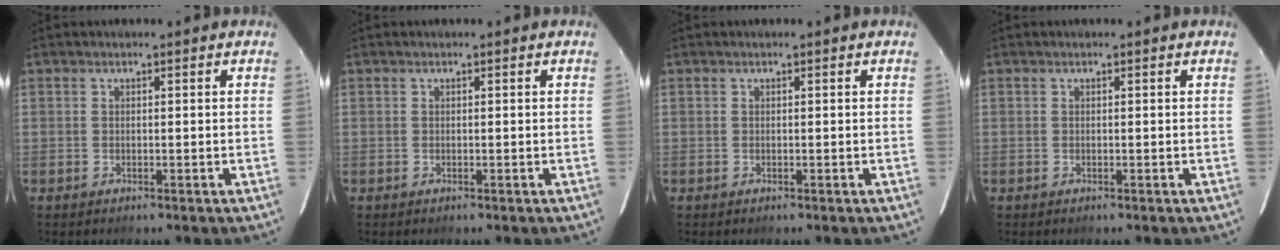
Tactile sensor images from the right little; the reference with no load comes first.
{"total": 0.0}
{"total": 0.0}
{"total": 0.0}